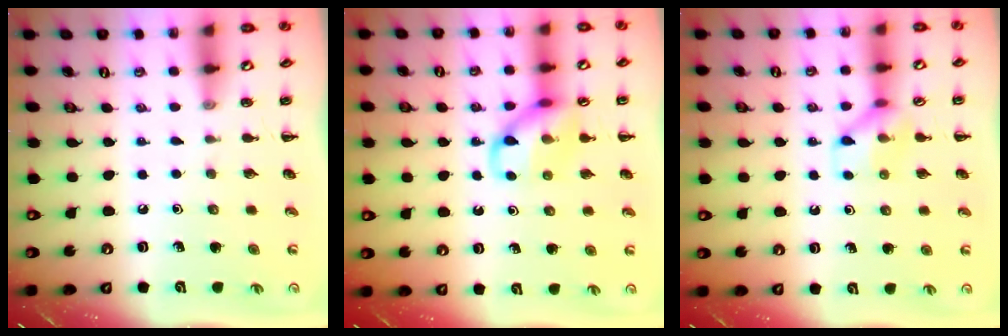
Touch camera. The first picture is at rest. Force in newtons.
{"total": 11.1, "press": 11.0, "slide": 1.7}
{"total": 8.7, "press": 8.7, "slide": 0.3}